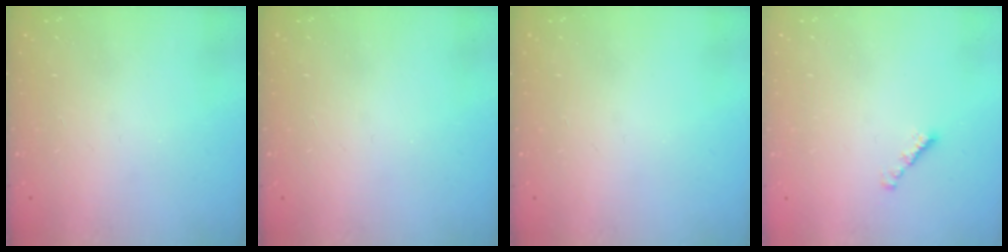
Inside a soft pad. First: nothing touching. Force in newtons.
{"total": 0.0}
{"total": 0.0}
{"total": 1.8, "press": 1.7, "slide": 0.6}